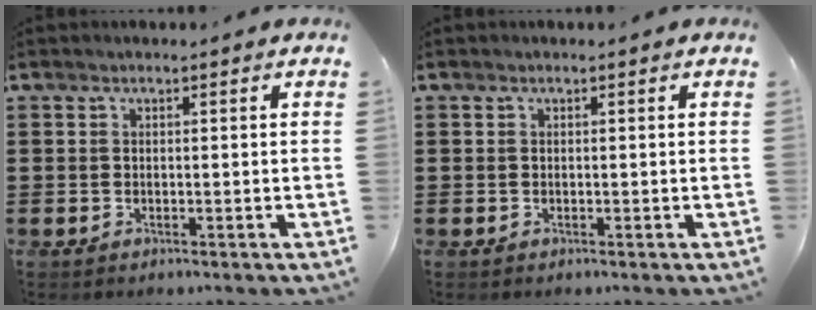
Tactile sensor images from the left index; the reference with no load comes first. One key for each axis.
{"total": 0.0}